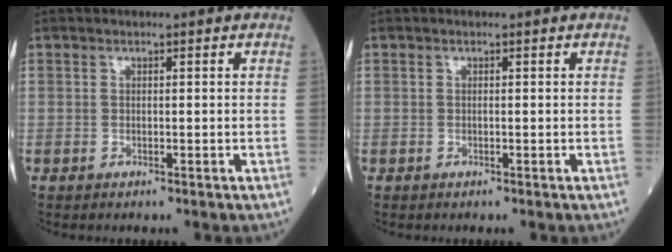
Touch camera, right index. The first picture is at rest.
{"total": 0.0}